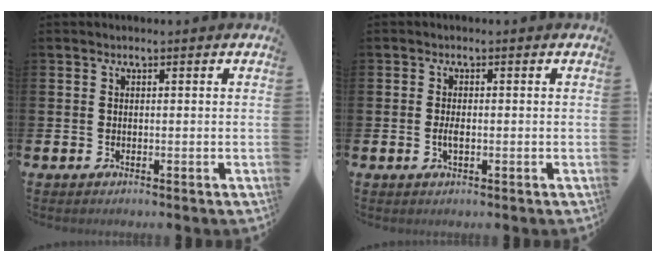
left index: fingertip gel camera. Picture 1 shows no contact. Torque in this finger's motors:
{"motor_torque": [0.11, -0.05, 0.05, 0.06]}